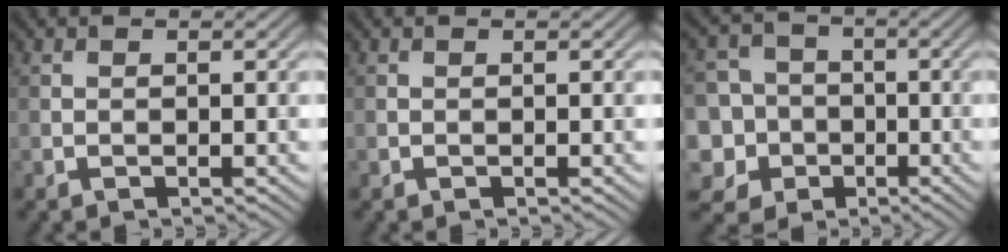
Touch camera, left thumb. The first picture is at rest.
{"total": 0.0}
{"total": 10.0, "force": [-2.2, 9.3, 3.1], "torque": [-0.112, -0.001, -0.072]}